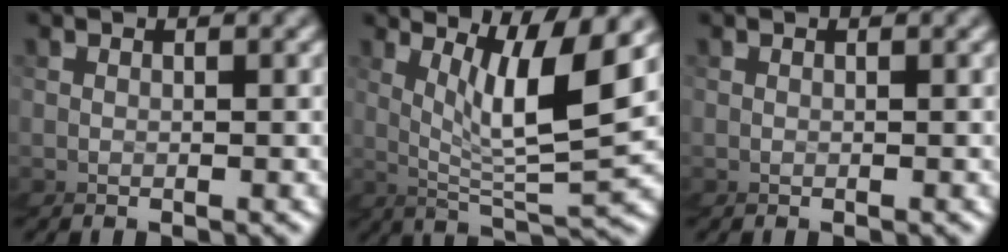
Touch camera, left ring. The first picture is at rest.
{"total": 5.3, "force": [3.9, -3.0, 1.9], "torque": [-0.076, 0.034, 0.046]}
{"total": 0.0}